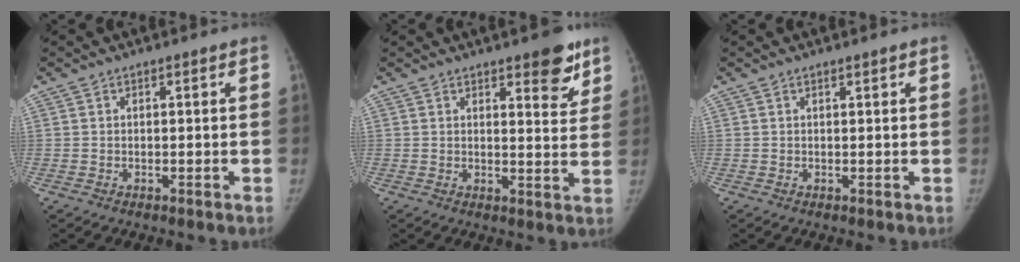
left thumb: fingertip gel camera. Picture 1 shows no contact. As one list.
[{"total": 7.5, "force": [4.9, 2.5, 5.1], "torque": [-0.037, -0.029, 0.061]}, {"total": 0.7, "force": [0.5, 0.1, 0.4], "torque": [-0.006, -0.003, 0.010]}]